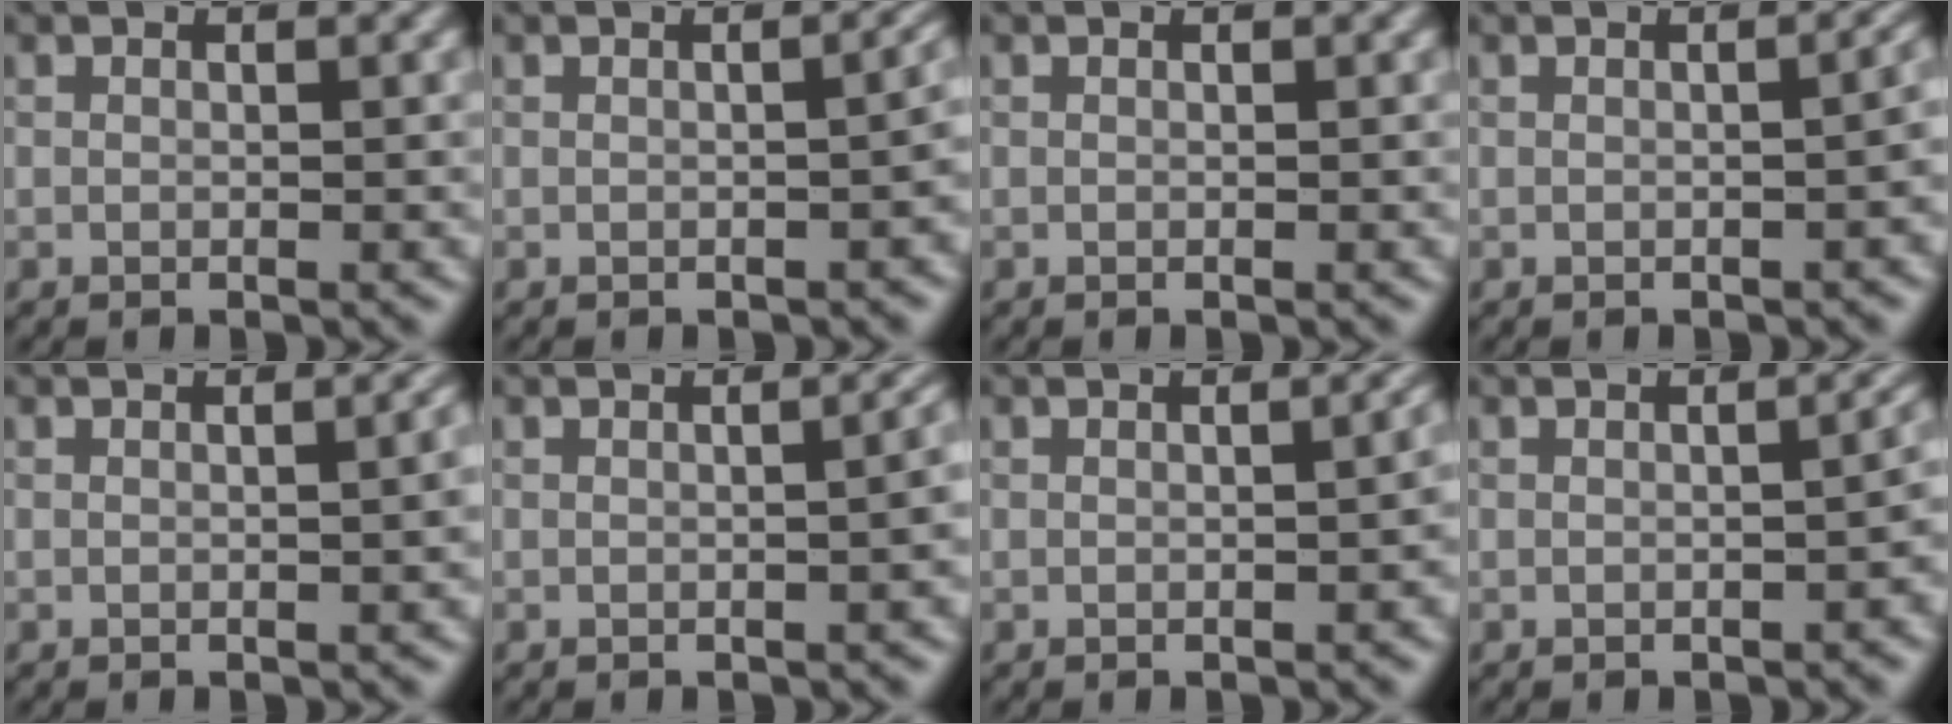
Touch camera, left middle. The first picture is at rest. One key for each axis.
{"total": 2.6, "fx": -0.7, "fy": 1.1, "fz": 2.3, "tx": -0.023, "ty": 0.005, "tz": -0.007}
{"total": 0.0}
{"total": 2.6, "fx": -0.6, "fy": 1.1, "fz": 2.3, "tx": -0.021, "ty": 0.007, "tz": -0.007}
{"total": 2.2, "fx": 0.0, "fy": 0.9, "fz": 2.0, "tx": -0.013, "ty": 0.007, "tz": 0.001}
{"total": 3.2, "fx": -0.4, "fy": 1.6, "fz": 2.8, "tx": -0.014, "ty": 0.006, "tz": 0.001}
{"total": 1.8, "fx": -0.4, "fy": 0.7, "fz": 1.6, "tx": -0.016, "ty": 0.003, "tz": -0.005}
{"total": 2.4, "fx": -0.8, "fy": 0.9, "fz": 2.1, "tx": -0.025, "ty": 0.003, "tz": -0.010}